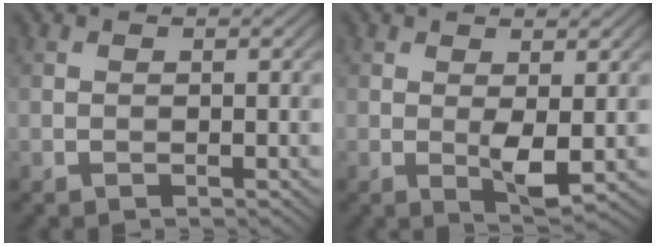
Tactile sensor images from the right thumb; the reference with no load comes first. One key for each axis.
{"total": 2.9, "fx": 0.4, "fy": 0.8, "fz": 2.8, "tx": -0.058, "ty": -0.009, "tz": 0.011}